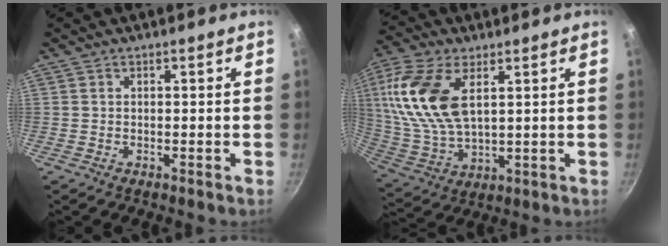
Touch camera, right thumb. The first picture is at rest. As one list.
[{"total": 16.9, "force": [5.4, 9.0, 13.2], "torque": [-0.262, -0.016, 0.110]}]